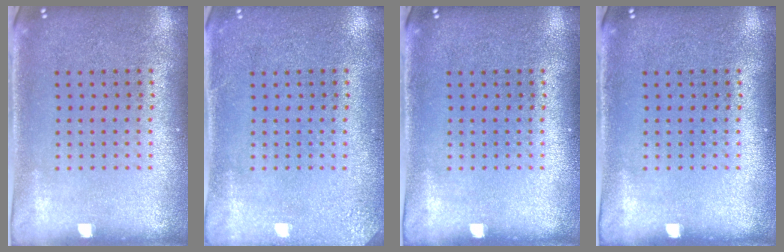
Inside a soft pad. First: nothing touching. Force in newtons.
{"total": 2.0, "press": 2.0, "slide": 0.3}
{"total": 0.0}
{"total": 0.0}